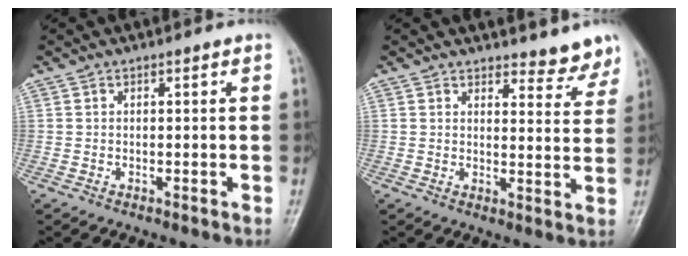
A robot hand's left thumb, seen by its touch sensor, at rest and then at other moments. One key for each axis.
{"total": 6.0, "fx": 5.5, "fy": 2.1, "fz": 1.2, "tx": 0.014, "ty": -0.043, "tz": 0.060}